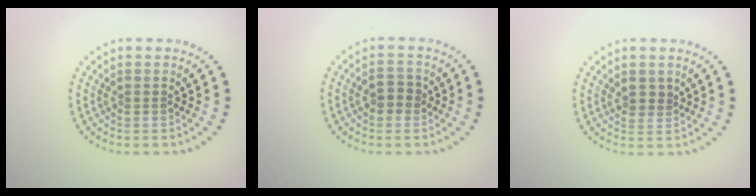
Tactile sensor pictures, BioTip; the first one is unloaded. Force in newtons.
{"total": 2.0, "press": 2.0, "slide": 0.2}
{"total": 1.1, "press": 0.9, "slide": 0.7}